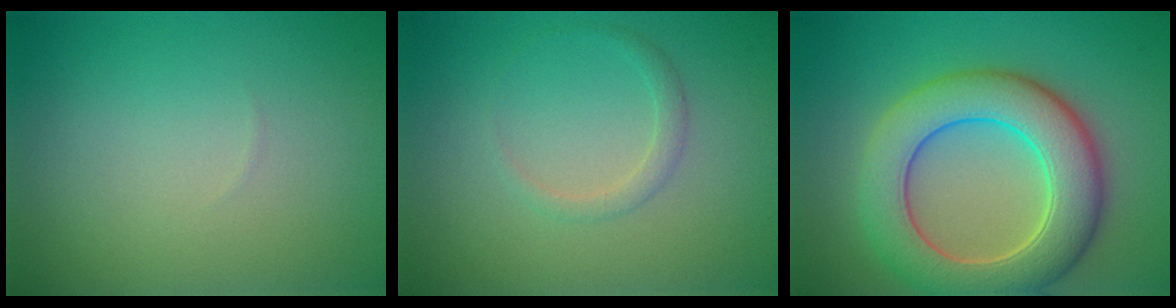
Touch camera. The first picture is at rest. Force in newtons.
{"total": 1.2, "press": 1.2, "slide": 0.1}
{"total": 8.6, "press": 8.6, "slide": 0.5}